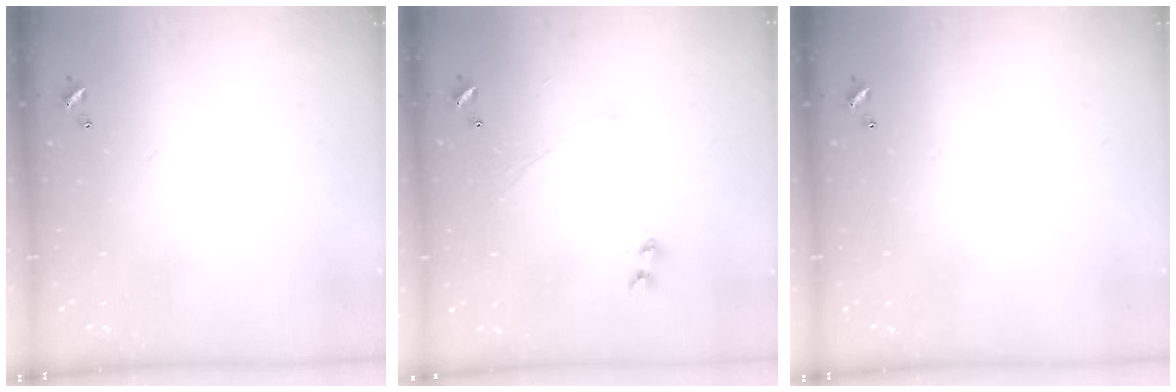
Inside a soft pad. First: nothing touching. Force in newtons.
{"total": 1.2, "press": 0.7, "slide": 1.0}
{"total": 0.0}